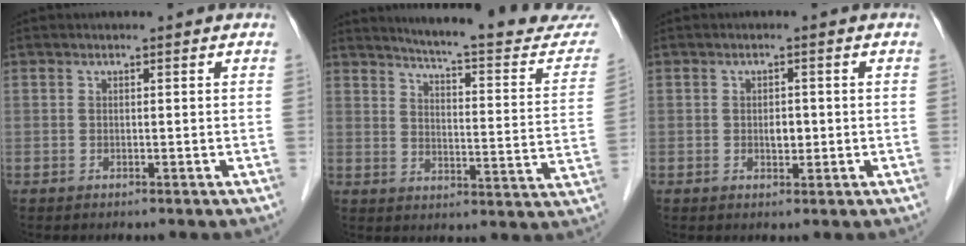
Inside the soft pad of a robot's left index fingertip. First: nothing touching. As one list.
[{"total": 20.9, "force": [19.7, 1.2, 7.0], "torque": [-0.091, -0.085, 0.234]}, {"total": 1.9, "force": [-0.2, 1.1, 1.5], "torque": [-0.024, 0.001, -0.001]}]